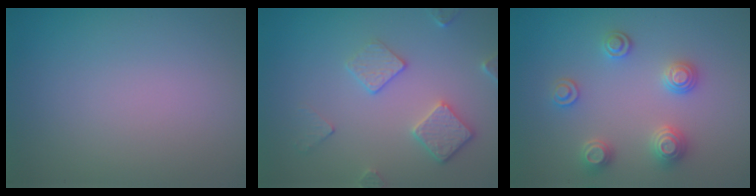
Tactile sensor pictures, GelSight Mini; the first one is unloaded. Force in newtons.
{"total": 3.7, "press": 3.2, "slide": 1.8}
{"total": 2.9, "press": 2.8, "slide": 0.6}